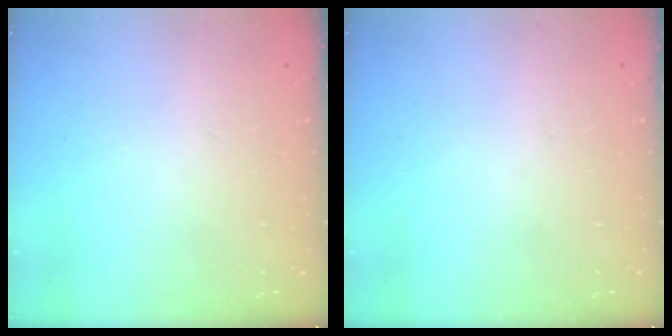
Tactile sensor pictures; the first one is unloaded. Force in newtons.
{"total": 0.0}